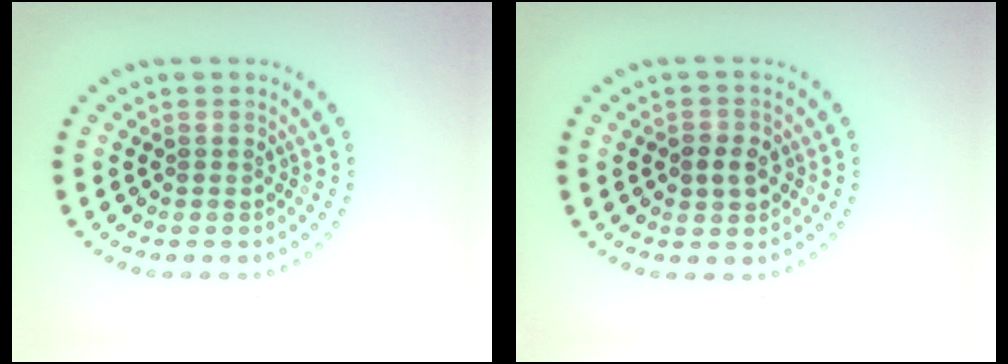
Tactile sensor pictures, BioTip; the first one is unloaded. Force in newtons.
{"total": 2.2, "press": 2.1, "slide": 0.3}